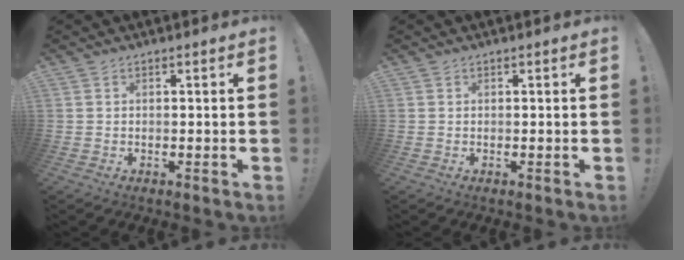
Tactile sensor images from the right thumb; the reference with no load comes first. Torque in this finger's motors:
{"motor_torque": [-0.54, -0.32, -0.24, 0.06, 0.04]}